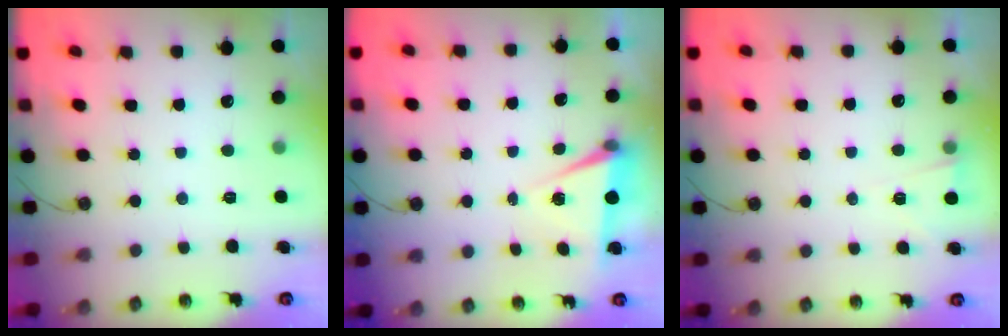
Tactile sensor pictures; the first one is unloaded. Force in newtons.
{"total": 5.4, "press": 2.9, "slide": 4.5}
{"total": 2.7, "press": 2.3, "slide": 1.5}